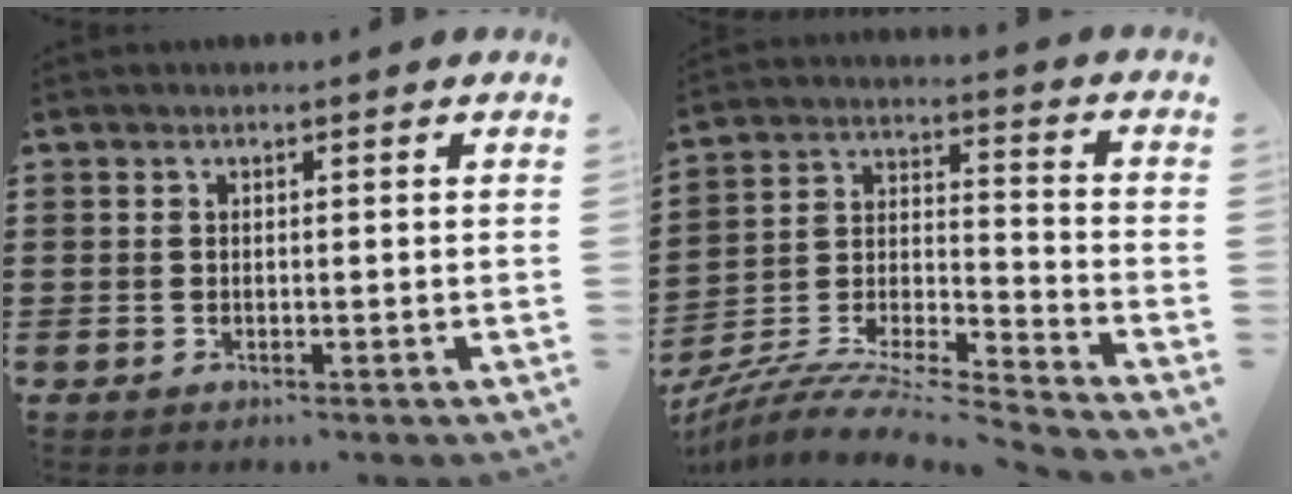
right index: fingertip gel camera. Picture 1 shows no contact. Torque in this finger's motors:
{"motor_torque": [-0.46, 1.68, -1.06, 0.02]}